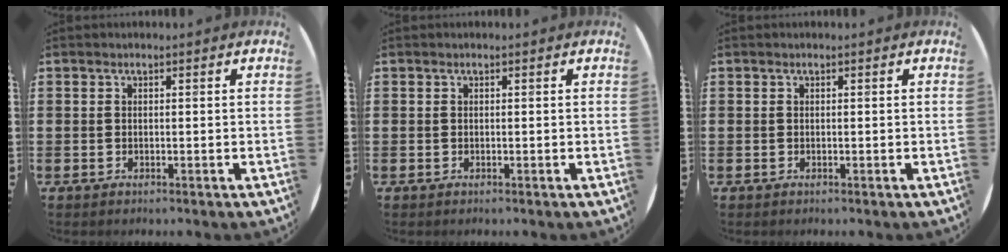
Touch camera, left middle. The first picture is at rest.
{"total": 0.0}
{"total": 0.0}